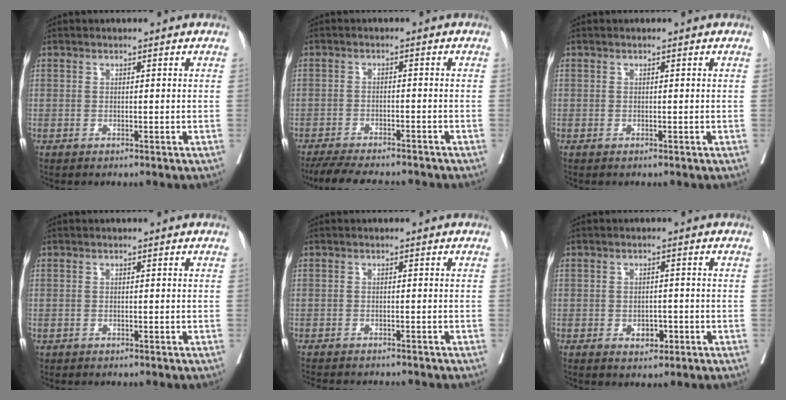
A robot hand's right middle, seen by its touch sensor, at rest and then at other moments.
{"total": 12.4, "force": [-11.1, 2.1, 5.1], "torque": [-0.078, -0.012, -0.156]}
{"total": 0.0}
{"total": 0.0}
{"total": 9.5, "force": [-8.8, 1.3, 3.4], "torque": [-0.046, -0.012, -0.112]}
{"total": 2.8, "force": [-1.2, 1.7, 1.9], "torque": [-0.026, 0.005, -0.012]}